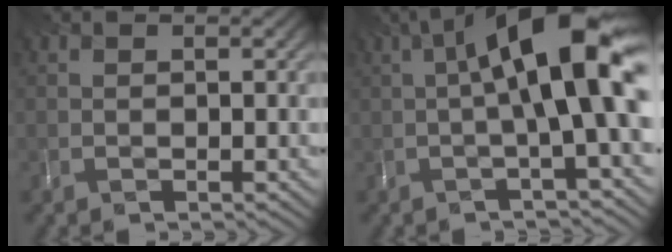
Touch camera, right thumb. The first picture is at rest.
{"total": 12.5, "force": [1.2, 2.7, 12.1], "torque": [-0.184, 0.010, 0.017]}